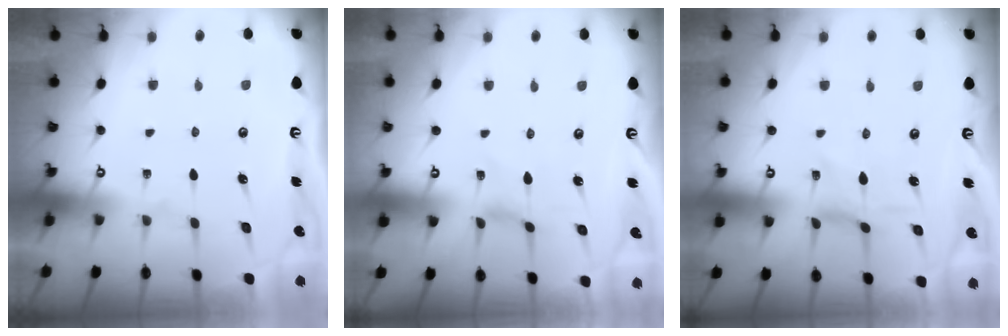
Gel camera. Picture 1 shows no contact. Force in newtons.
{"total": 0.5, "press": 0.5, "slide": 0.1}
{"total": 0.7, "press": 0.6, "slide": 0.3}